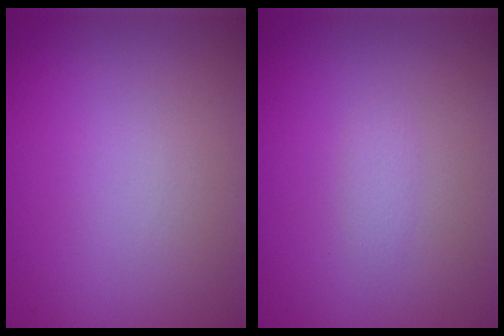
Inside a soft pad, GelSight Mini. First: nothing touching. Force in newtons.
{"total": 0.9, "press": 0.9, "slide": 0.0}